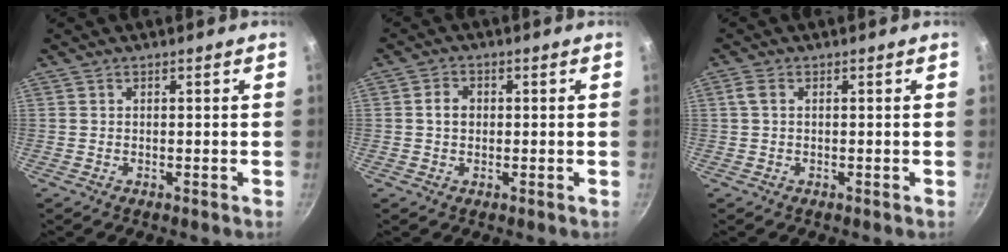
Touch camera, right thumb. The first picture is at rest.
{"total": 3.0, "force": [0.2, 2.4, 1.8], "torque": [-0.019, 0.007, 0.001]}
{"total": 1.8, "force": [0.4, 1.0, 1.4], "torque": [-0.030, 0.004, 0.008]}